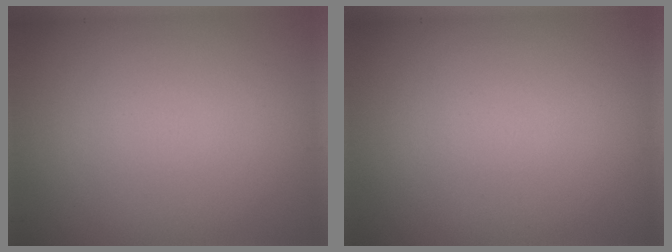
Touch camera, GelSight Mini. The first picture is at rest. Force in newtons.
{"total": 0.0}